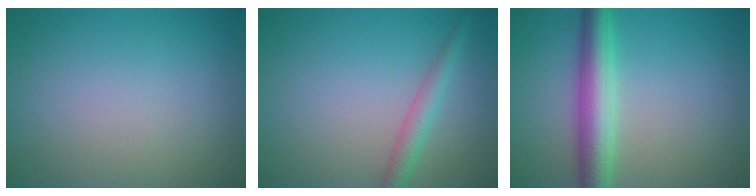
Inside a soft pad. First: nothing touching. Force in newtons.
{"total": 2.2, "press": 2.2, "slide": 0.1}
{"total": 5.2, "press": 5.2, "slide": 0.2}